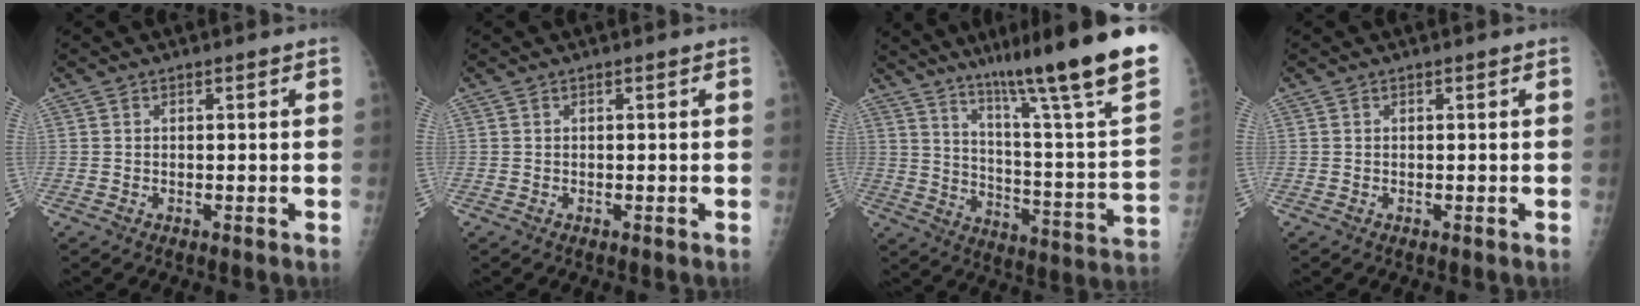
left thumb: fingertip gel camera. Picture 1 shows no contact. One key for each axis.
{"total": 0.0}
{"total": 27.7, "fx": 20.4, "fy": 0.8, "fz": 18.7, "tx": -0.266, "ty": -0.116, "tz": 0.294}
{"total": 0.0}